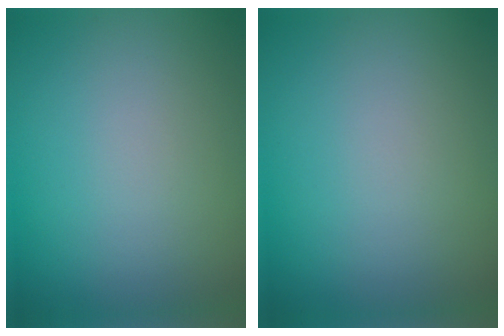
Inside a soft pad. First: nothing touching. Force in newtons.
{"total": 0.0}